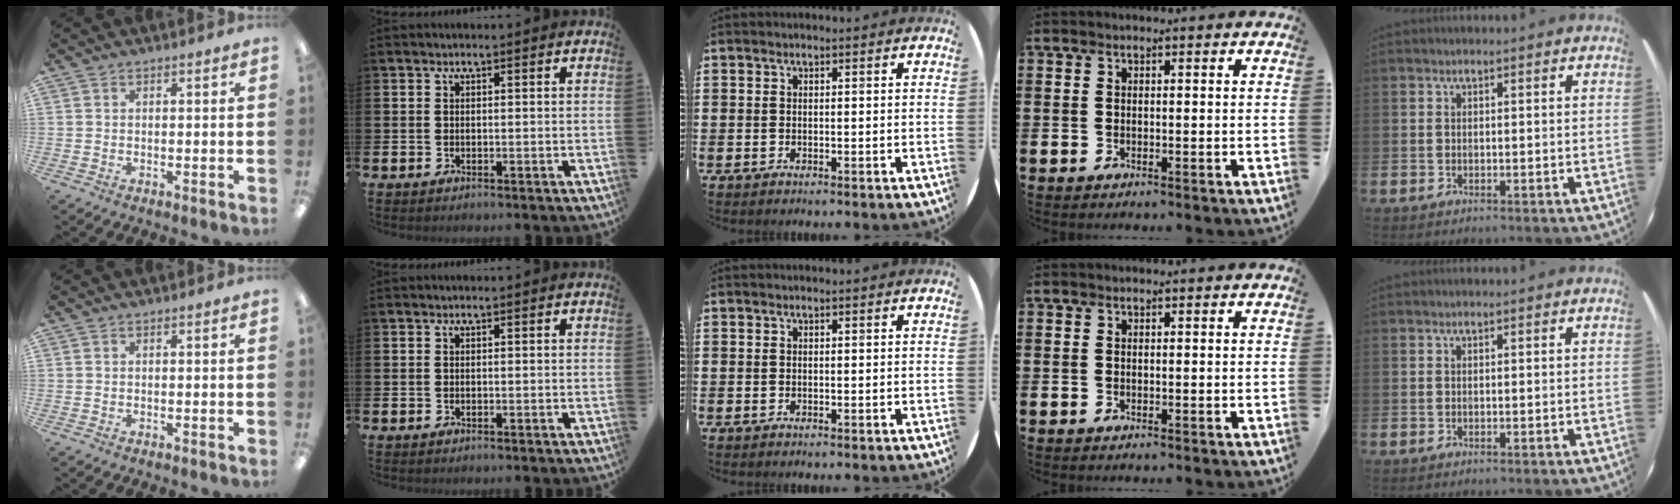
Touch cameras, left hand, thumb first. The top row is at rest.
{}